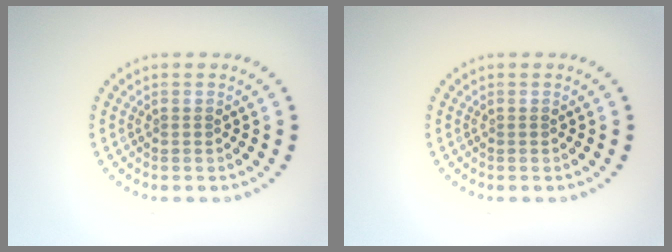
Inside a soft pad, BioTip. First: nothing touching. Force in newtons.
{"total": 0.0}